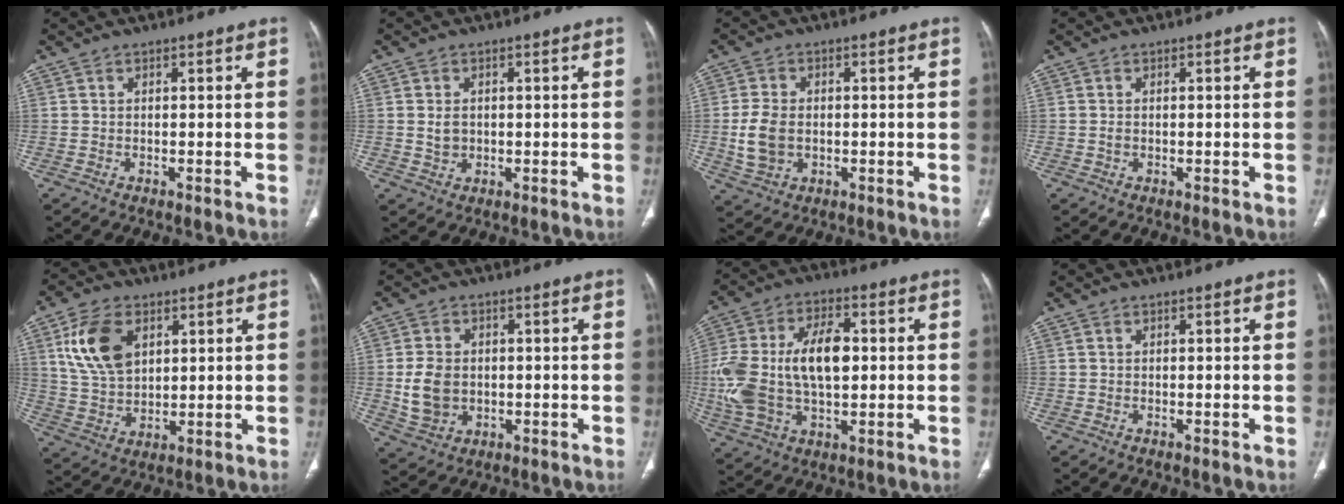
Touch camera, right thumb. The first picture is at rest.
{"total": 2.7, "force": [0.2, 2.2, 1.5], "torque": [-0.021, 0.000, 0.007]}
{"total": 6.9, "force": [-0.5, 5.0, 4.7], "torque": [-0.094, 0.004, -0.004]}
{"total": 0.6, "force": [-0.1, 0.3, 0.4], "torque": [-0.012, 0.000, -0.001]}
{"total": 12.4, "force": [4.7, 7.9, 8.4], "torque": [-0.145, -0.012, 0.096]}
{"total": 7.7, "force": [-0.2, 6.1, 4.7], "torque": [-0.077, 0.001, 0.008]}
{"total": 19.4, "force": [0.9, 11.1, 15.9], "torque": [-0.324, 0.014, 0.021]}
{"total": 0.0}